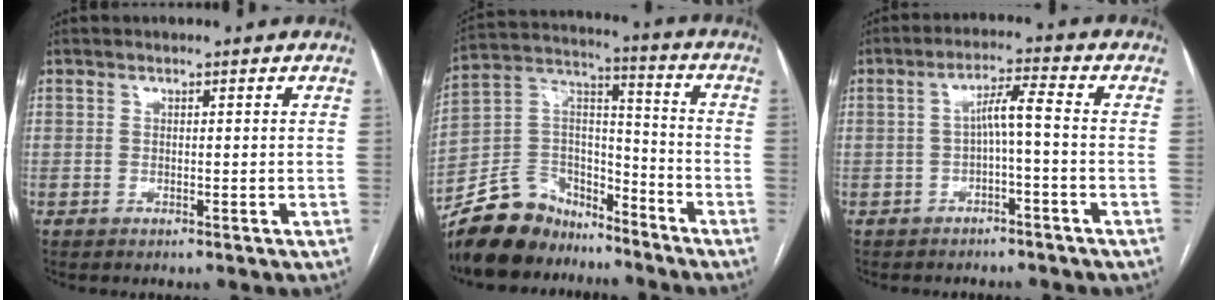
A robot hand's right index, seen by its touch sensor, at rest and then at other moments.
{"total": 13.7, "force": [-11.6, 6.7, 2.6], "torque": [-0.056, 0.060, -0.211]}
{"total": 4.3, "force": [-0.9, 0.1, 4.2], "torque": [-0.072, 0.020, -0.013]}